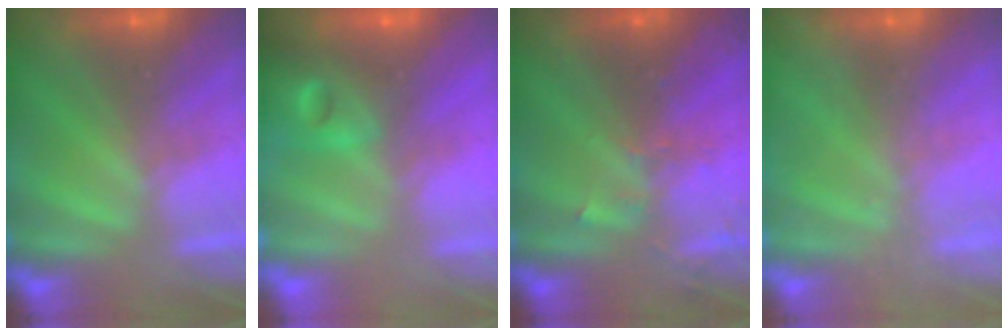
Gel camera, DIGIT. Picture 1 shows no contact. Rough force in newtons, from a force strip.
{"total": 7.7}
{"total": 3.1}
{"total": 2.2}